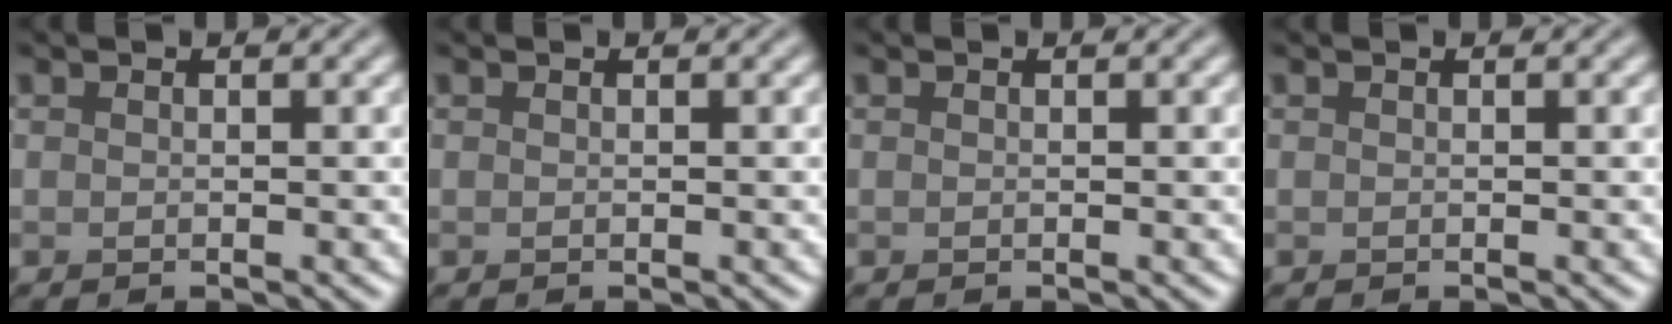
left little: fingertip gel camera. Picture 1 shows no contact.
{"total": 0.0}
{"total": 0.0}
{"total": 0.0}